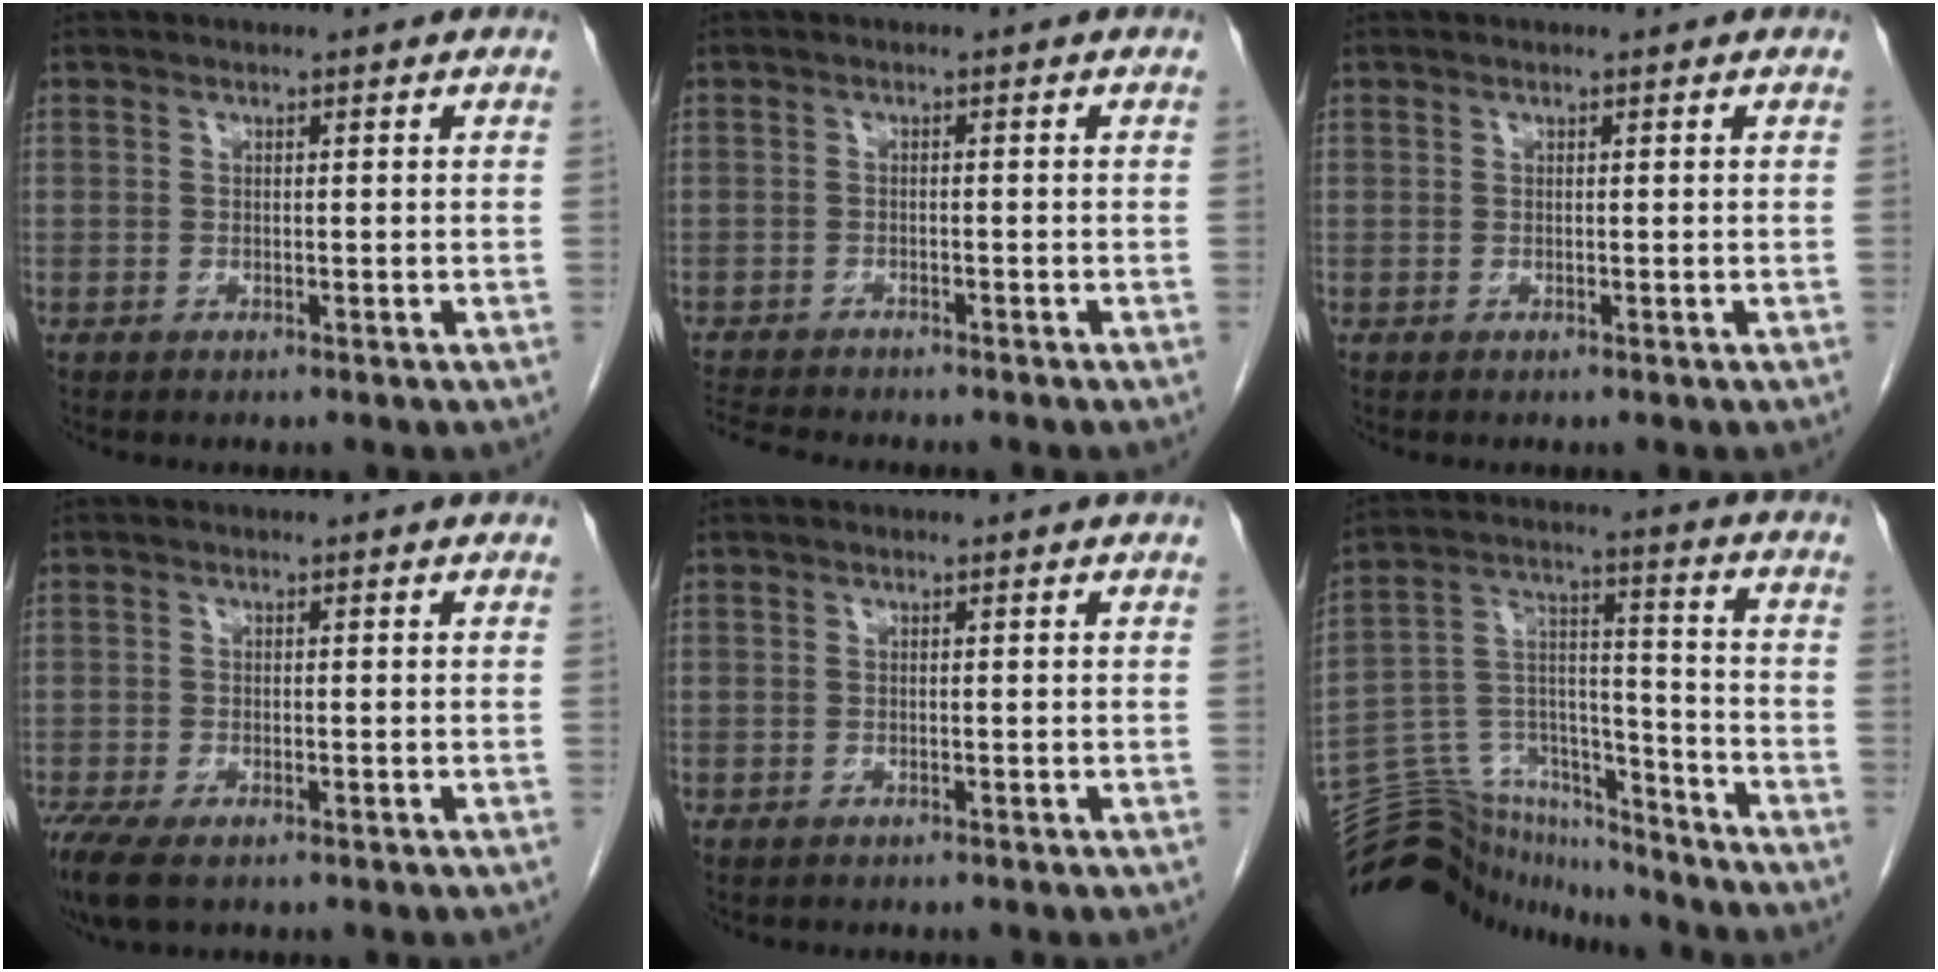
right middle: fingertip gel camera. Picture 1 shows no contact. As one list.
[{"total": 6.8, "force": [-6.3, 0.9, 2.4], "torque": [-0.042, -0.010, -0.100]}, {"total": 0.0}, {"total": 6.8, "force": [-4.6, 2.6, 4.3], "torque": [-0.091, -0.019, -0.078]}, {"total": 0.6, "force": [-0.5, 0.4, 0.0], "torque": [-0.007, 0.003, -0.006]}, {"total": 18.0, "force": [-17.4, 4.3, 2.1], "torque": [-0.043, 0.059, -0.283]}]